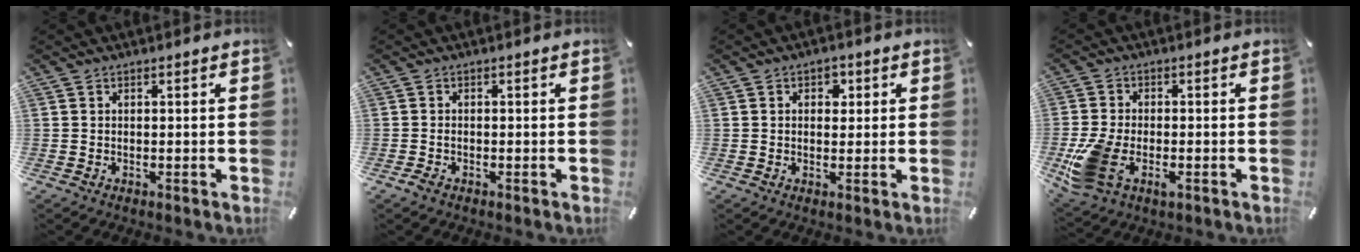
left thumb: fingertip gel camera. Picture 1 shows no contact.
{"total": 1.1, "force": [-0.6, 0.6, 0.7], "torque": [-0.015, 0.000, -0.012]}
{"total": 2.8, "force": [0.8, 2.2, 1.5], "torque": [-0.001, -0.006, 0.003]}
{"total": 9.2, "force": [-3.0, 5.8, 6.4], "torque": [-0.152, -0.004, -0.053]}